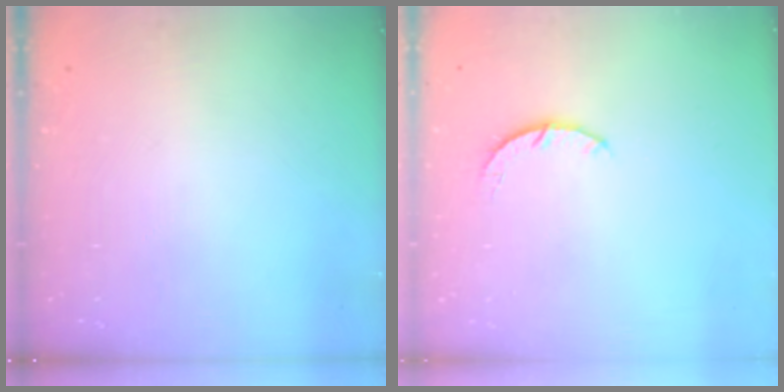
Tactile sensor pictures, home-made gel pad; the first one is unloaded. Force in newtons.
{"total": 3.4, "press": 3.4, "slide": 0.5}